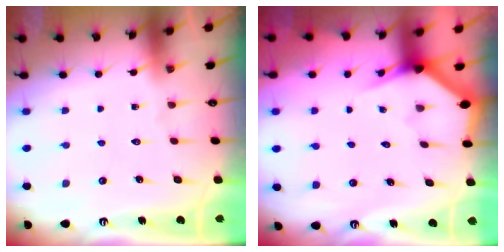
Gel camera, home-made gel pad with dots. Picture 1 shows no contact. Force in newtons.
{"total": 2.8, "press": 2.8, "slide": 0.1}